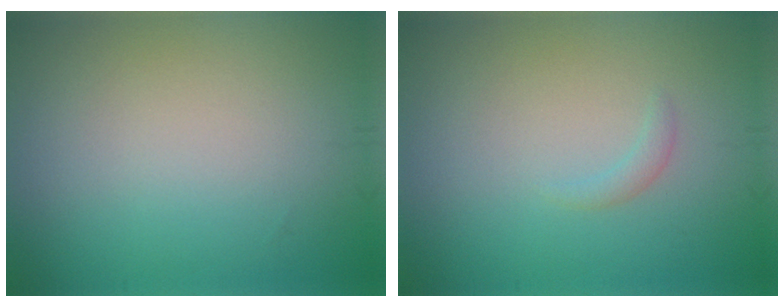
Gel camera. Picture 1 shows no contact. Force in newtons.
{"total": 0.8, "press": 0.8, "slide": 0.1}